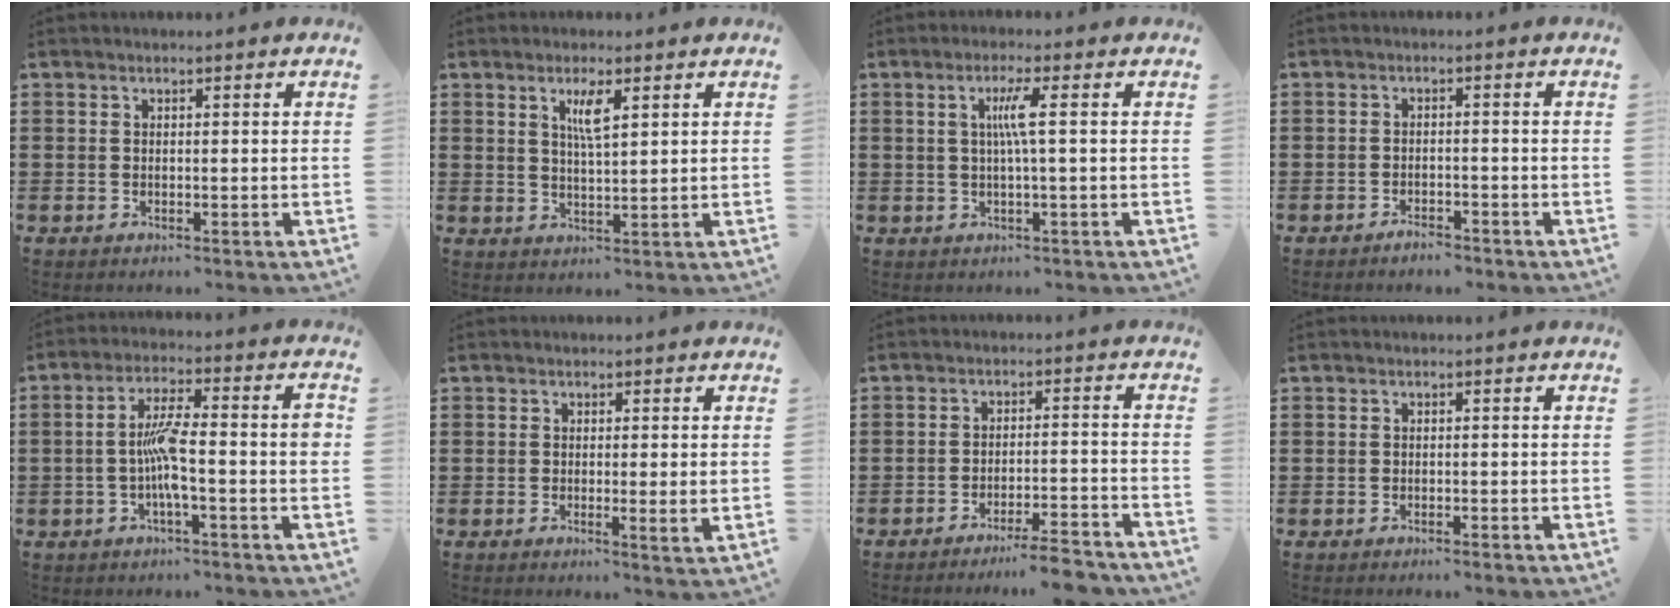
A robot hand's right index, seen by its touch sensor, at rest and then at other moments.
{"total": 3.7, "force": [1.7, 0.7, 3.2], "torque": [-0.060, 0.001, 0.024]}
{"total": 4.0, "force": [0.4, -0.3, 4.0], "torque": [-0.077, -0.004, 0.002]}
{"total": 1.8, "force": [-1.7, 0.3, 0.5], "torque": [-0.015, -0.001, -0.033]}
{"total": 7.8, "force": [-1.3, 1.3, 7.6], "torque": [-0.146, 0.000, -0.031]}
{"total": 1.6, "force": [0.1, -0.1, 1.6], "torque": [-0.030, -0.005, 0.002]}
{"total": 5.0, "force": [-4.6, -0.3, 2.0], "torque": [-0.031, -0.010, -0.088]}
{"total": 0.5, "force": [-0.5, 0.0, 0.2], "torque": [-0.005, -0.003, -0.010]}